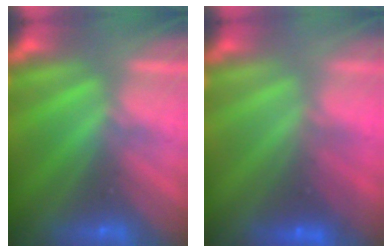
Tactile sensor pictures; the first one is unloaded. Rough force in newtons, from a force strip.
{"total": 2.1}